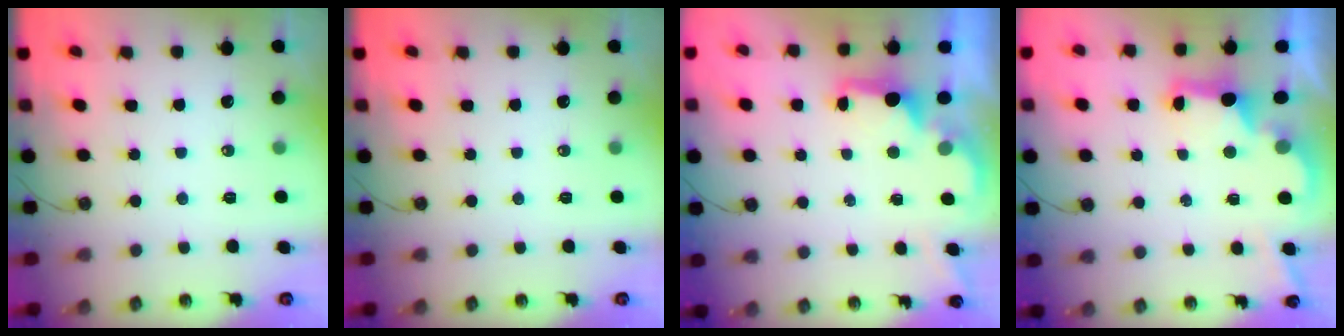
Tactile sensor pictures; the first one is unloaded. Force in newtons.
{"total": 0.0}
{"total": 2.1, "press": 1.9, "slide": 0.8}
{"total": 2.9, "press": 2.8, "slide": 0.9}